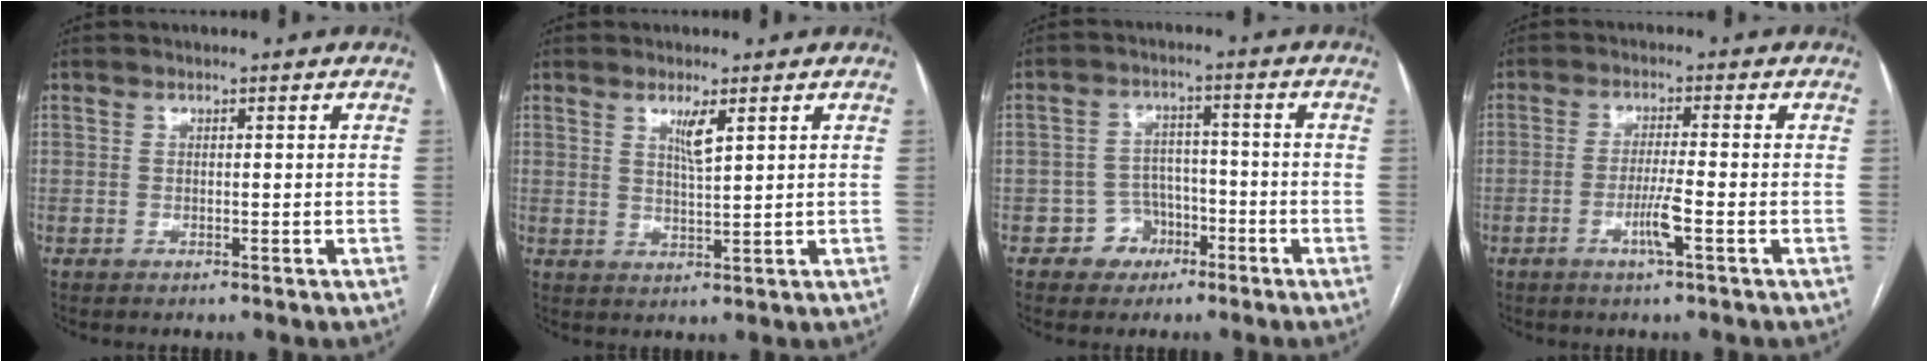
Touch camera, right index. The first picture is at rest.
{"total": 3.1, "force": [1.6, 0.1, 2.7], "torque": [-0.052, -0.007, 0.032]}
{"total": 5.0, "force": [-2.6, 4.2, 0.7], "torque": [0.000, 0.018, -0.037]}
{"total": 4.4, "force": [-1.8, -0.5, 4.0], "torque": [-0.078, -0.008, -0.036]}